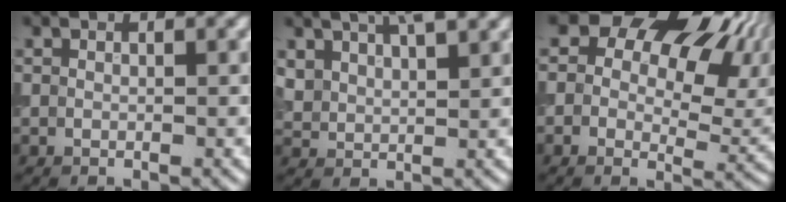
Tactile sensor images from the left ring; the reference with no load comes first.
{"total": 4.6, "force": [3.6, 1.8, 2.4], "torque": [-0.052, 0.016, 0.061]}
{"total": 14.1, "force": [5.1, 9.0, 9.6], "torque": [-0.105, 0.029, 0.080]}